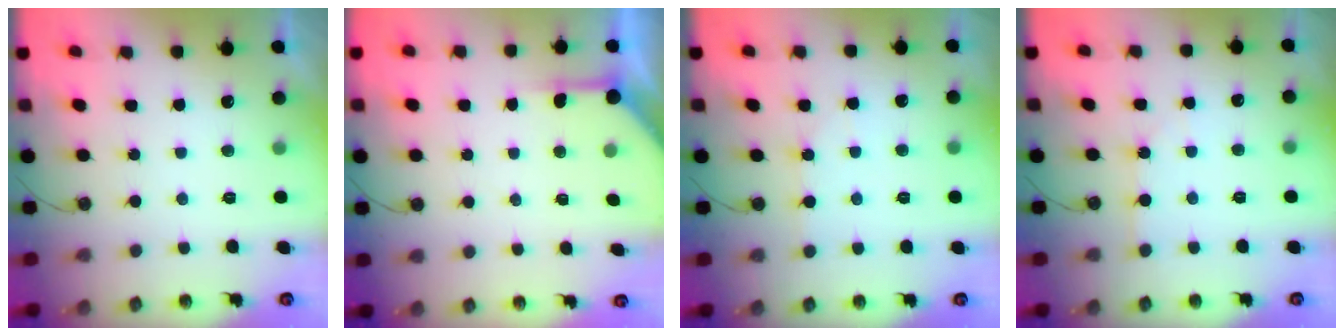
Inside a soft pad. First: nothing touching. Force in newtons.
{"total": 4.5, "press": 4.5, "slide": 0.3}
{"total": 2.6, "press": 2.6, "slide": 0.4}
{"total": 2.0, "press": 2.0, "slide": 0.2}